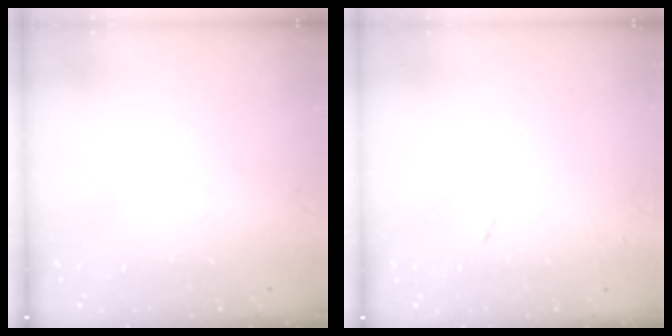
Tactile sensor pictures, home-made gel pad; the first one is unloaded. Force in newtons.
{"total": 4.6, "press": 4.6, "slide": 0.6}